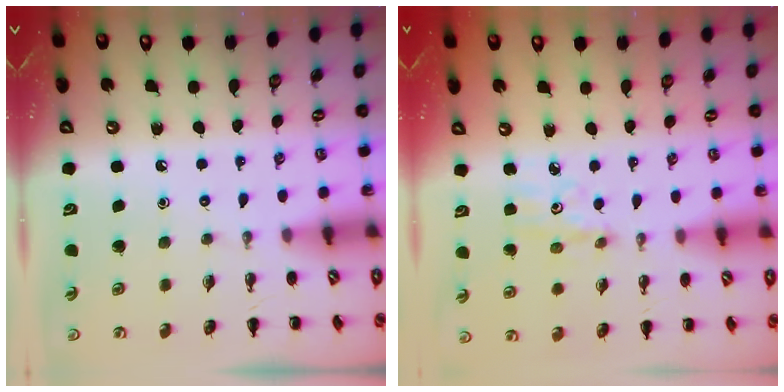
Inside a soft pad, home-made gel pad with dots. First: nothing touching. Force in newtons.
{"total": 4.4, "press": 4.2, "slide": 1.6}